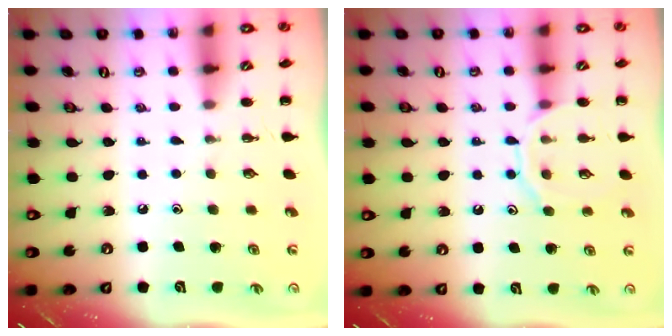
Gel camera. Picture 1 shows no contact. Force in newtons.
{"total": 10.0, "press": 10.0, "slide": 0.6}